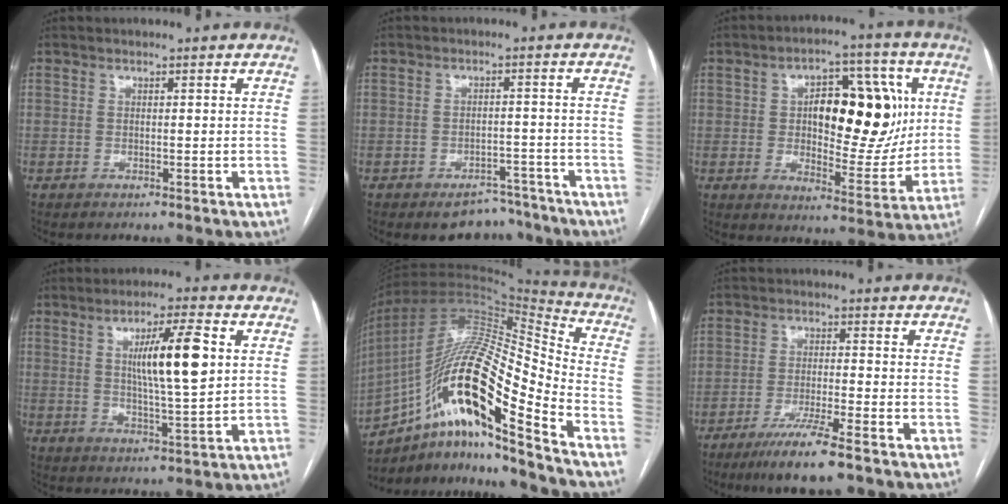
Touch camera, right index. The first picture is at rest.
{"total": 6.1, "force": [-5.3, 2.8, 1.0], "torque": [0.008, 0.011, -0.074]}
{"total": 16.9, "force": [2.9, 7.5, 14.8], "torque": [-0.208, 0.027, 0.052]}
{"total": 10.5, "force": [2.3, 1.0, 10.2], "torque": [-0.171, 0.000, 0.040]}
{"total": 23.7, "force": [-12.6, 3.4, 19.8], "torque": [-0.374, 0.008, -0.220]}
{"total": 8.5, "force": [-5.9, 0.0, 6.0], "torque": [-0.107, -0.022, -0.103]}